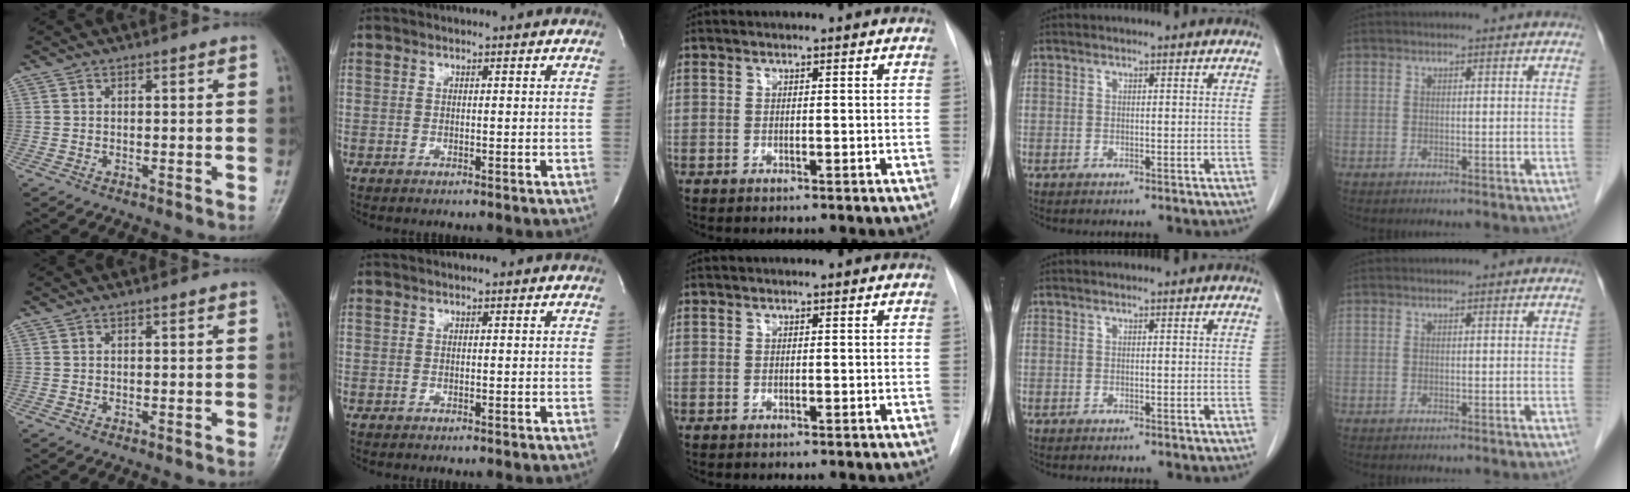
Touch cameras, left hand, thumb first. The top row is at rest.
{}